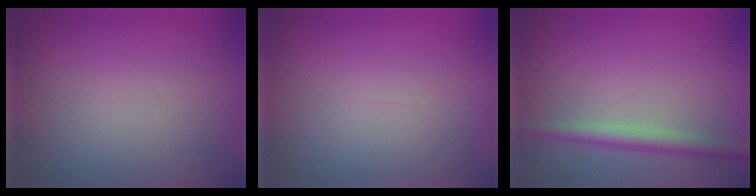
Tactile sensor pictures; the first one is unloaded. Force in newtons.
{"total": 0.0}
{"total": 2.4, "press": 2.4, "slide": 0.1}